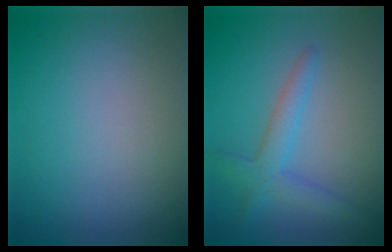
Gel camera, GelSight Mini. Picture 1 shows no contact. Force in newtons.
{"total": 2.7, "press": 2.7, "slide": 0.0}